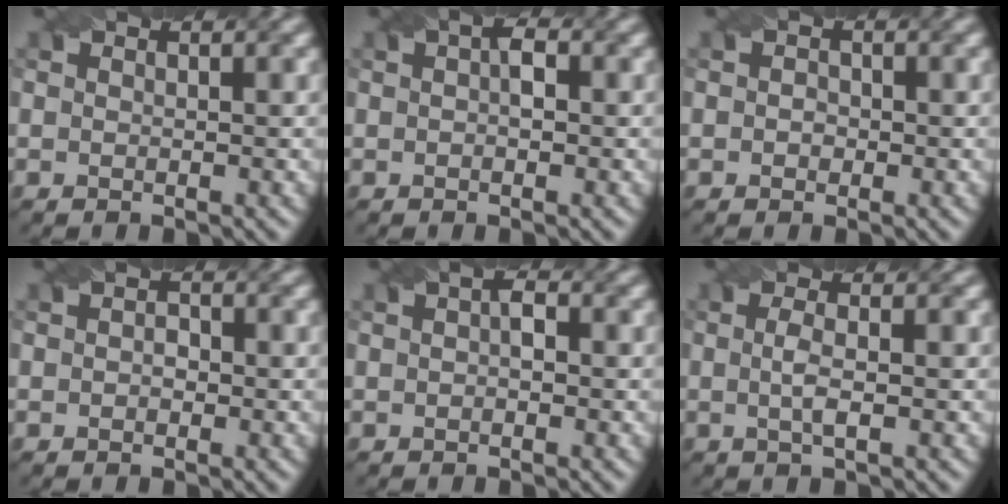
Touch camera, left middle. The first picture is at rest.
{"total": 1.6, "force": [0.1, 0.8, 1.4], "torque": [-0.024, 0.005, 0.001]}
{"total": 0.9, "force": [-0.1, 0.8, 0.4], "torque": [-0.007, -0.002, -0.006]}
{"total": 1.2, "force": [0.0, 0.9, 0.8], "torque": [-0.012, -0.003, -0.005]}
{"total": 1.4, "force": [0.0, 0.7, 1.2], "torque": [-0.021, 0.005, 0.000]}
{"total": 1.9, "force": [-0.2, 0.4, 1.8], "torque": [-0.039, 0.002, -0.004]}